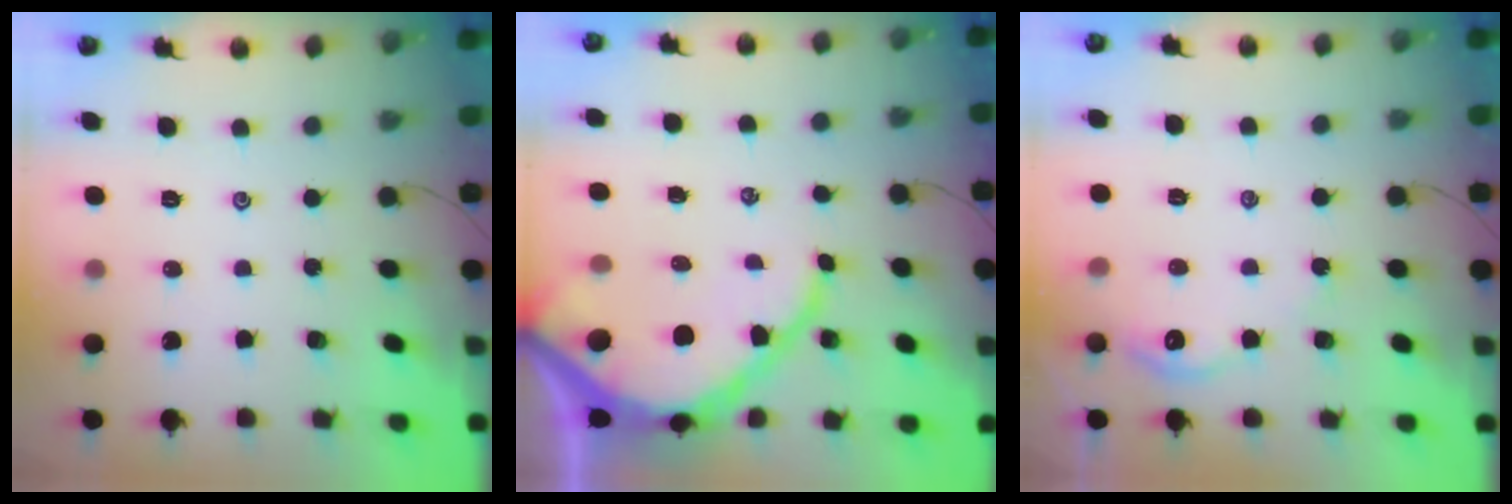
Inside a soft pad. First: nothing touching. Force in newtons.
{"total": 14.1, "press": 14.1, "slide": 1.5}
{"total": 4.0, "press": 4.0, "slide": 0.5}